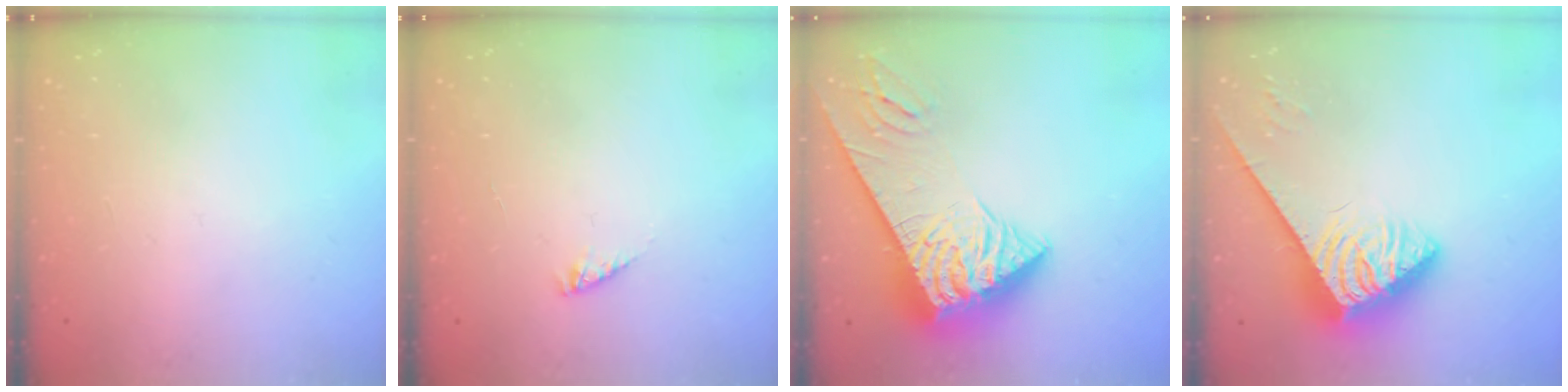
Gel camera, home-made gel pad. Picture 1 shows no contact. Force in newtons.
{"total": 1.8, "press": 1.8, "slide": 0.2}
{"total": 8.7, "press": 8.7, "slide": 0.8}
{"total": 3.9, "press": 3.8, "slide": 0.8}